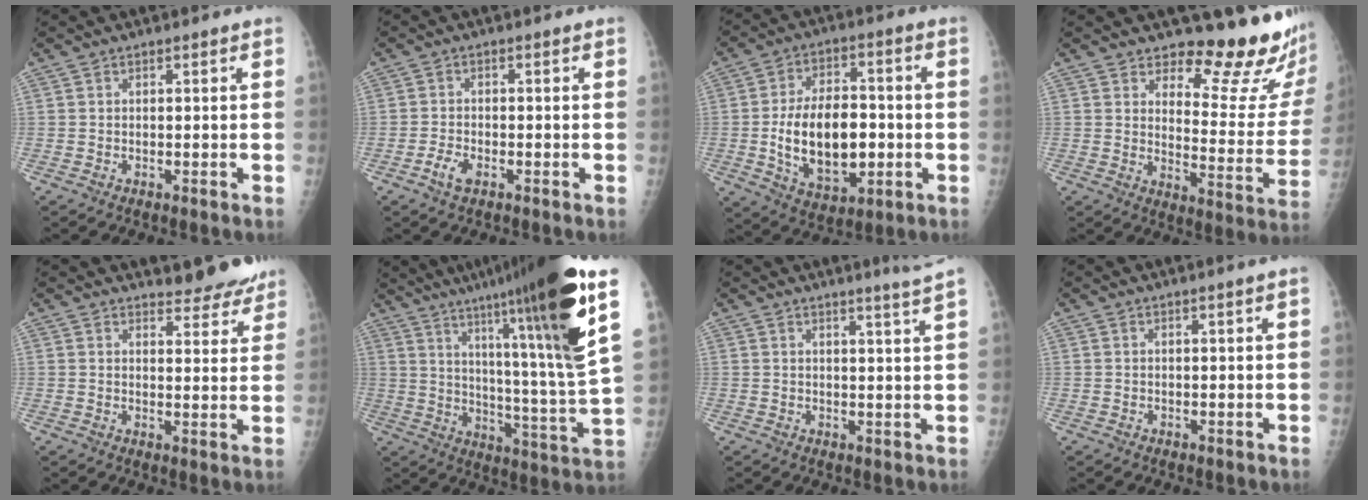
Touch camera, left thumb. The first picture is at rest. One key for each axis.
{"total": 2.9, "fx": -1.7, "fy": 1.6, "fz": 1.8, "tx": -0.032, "ty": 0.008, "tz": -0.033}
{"total": 16.5, "fx": -1.9, "fy": 9.6, "fz": 13.3, "tx": -0.199, "ty": 0.005, "tz": -0.020}
{"total": 16.8, "fx": 14.7, "fy": 4.2, "fz": 7.1, "tx": -0.035, "ty": -0.155, "tz": 0.177}
{"total": 7.6, "fx": 7.1, "fy": 2.3, "fz": 1.4, "tx": 0.012, "ty": -0.052, "tz": 0.081}
{"total": 26.5, "fx": 15.0, "fy": 1.6, "fz": 21.8, "tx": -0.305, "ty": -0.057, "tz": 0.226}
{"total": 4.5, "fx": 3.6, "fy": -1.2, "fz": 2.4, "tx": -0.034, "ty": -0.032, "tz": 0.046}
{"total": 1.0, "fx": 0.6, "fy": -0.4, "fz": 0.7, "tx": -0.023, "ty": -0.006, "tz": 0.016}